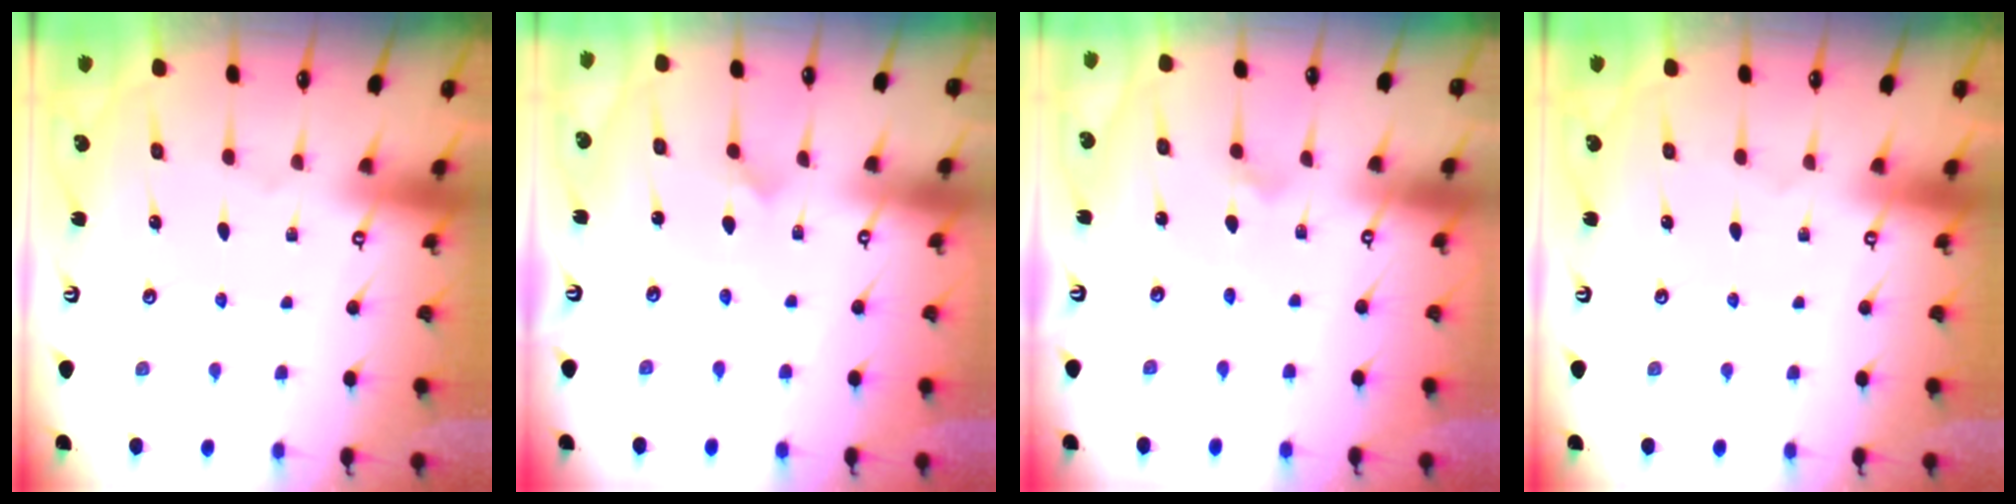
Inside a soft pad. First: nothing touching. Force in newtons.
{"total": 2.9, "press": 2.9, "slide": 0.2}
{"total": 2.0, "press": 2.0, "slide": 0.3}
{"total": 0.0}